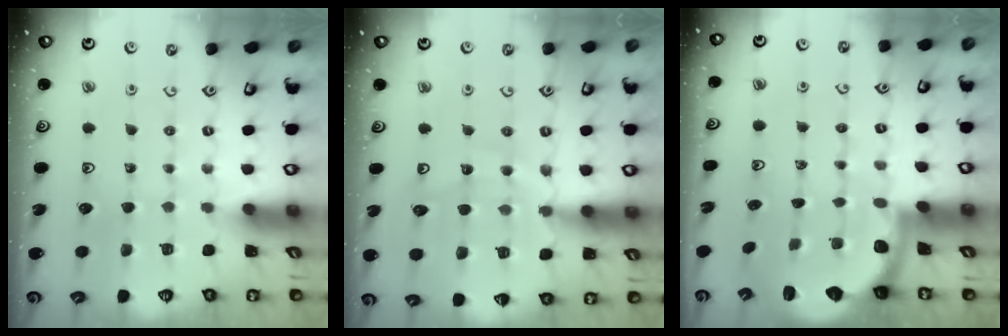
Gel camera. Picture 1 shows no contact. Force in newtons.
{"total": 12.8, "press": 12.8, "slide": 1.5}
{"total": 2.6, "press": 2.3, "slide": 1.2}